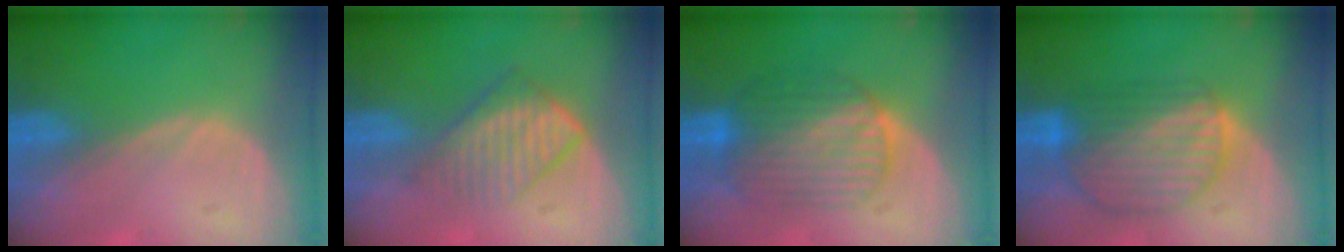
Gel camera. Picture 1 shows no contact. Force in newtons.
{"total": 6.2, "press": 5.8, "slide": 2.3}
{"total": 7.7, "press": 7.7, "slide": 0.2}
{"total": 8.8, "press": 7.8, "slide": 4.2}